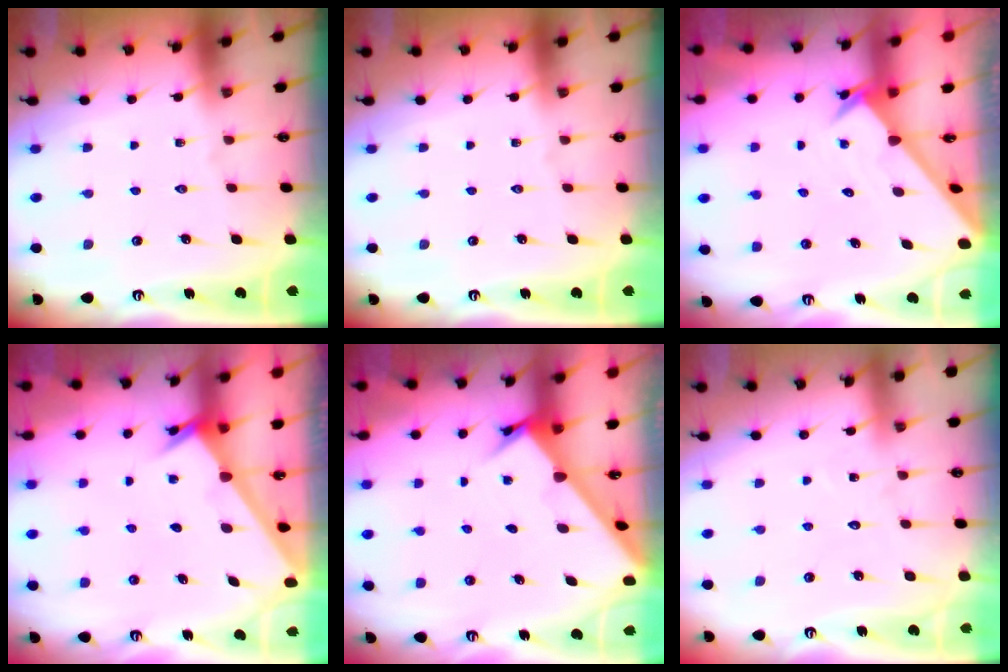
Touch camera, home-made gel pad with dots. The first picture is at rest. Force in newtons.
{"total": 0.0}
{"total": 1.8, "press": 1.8, "slide": 0.1}
{"total": 2.5, "press": 2.5, "slide": 0.2}
{"total": 2.6, "press": 2.5, "slide": 0.3}
{"total": 5.8, "press": 5.8, "slide": 0.5}